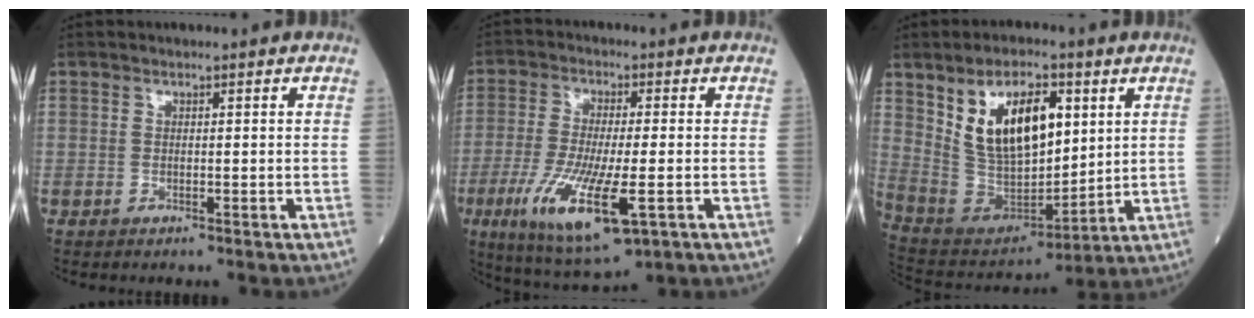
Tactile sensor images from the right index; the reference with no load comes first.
{"total": 13.4, "force": [-4.6, 2.7, 12.2], "torque": [-0.240, -0.038, -0.072]}
{"total": 15.9, "force": [5.7, 7.2, 13.1], "torque": [-0.244, 0.011, 0.117]}